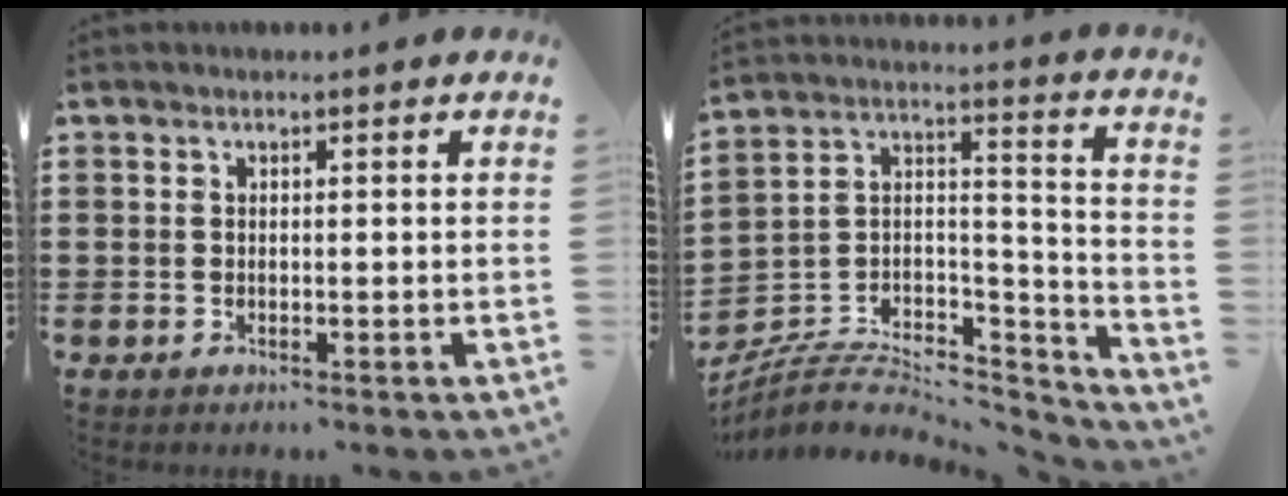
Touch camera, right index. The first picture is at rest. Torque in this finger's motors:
{"motor_torque": [-0.37, -0.06, -1.05, -0.21]}